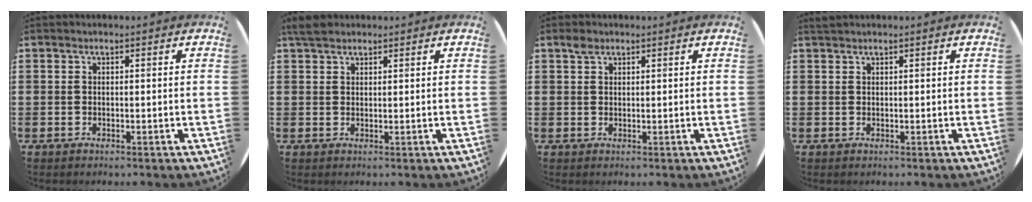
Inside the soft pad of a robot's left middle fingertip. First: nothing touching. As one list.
[{"total": 2.8, "force": [2.4, 1.2, 0.9], "torque": [-0.014, 0.006, 0.045]}, {"total": 1.5, "force": [1.1, 0.9, 0.4], "torque": [-0.001, 0.002, 0.019]}, {"total": 0.6, "force": [0.6, 0.1, 0.0], "torque": [0.000, 0.002, 0.011]}]